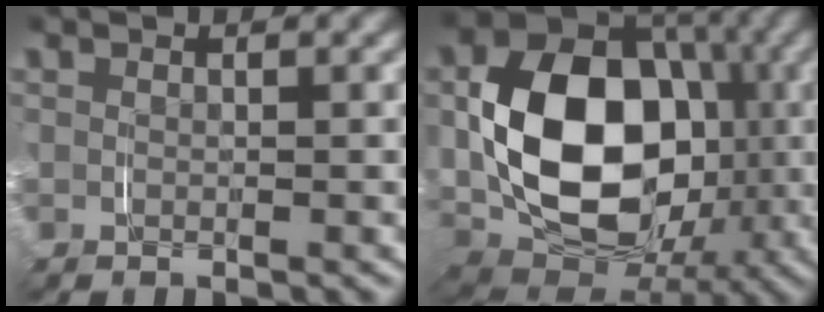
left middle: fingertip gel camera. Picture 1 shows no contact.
{"total": 16.4, "force": [-1.7, 11.6, 11.4], "torque": [-0.219, -0.034, -0.022]}